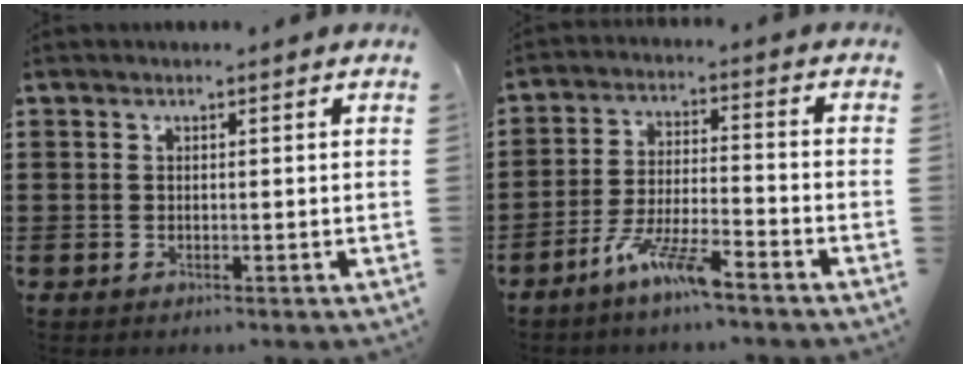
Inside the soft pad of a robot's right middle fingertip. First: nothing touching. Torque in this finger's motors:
{"motor_torque": [1.11, -1.03, 0.30, 0.12]}